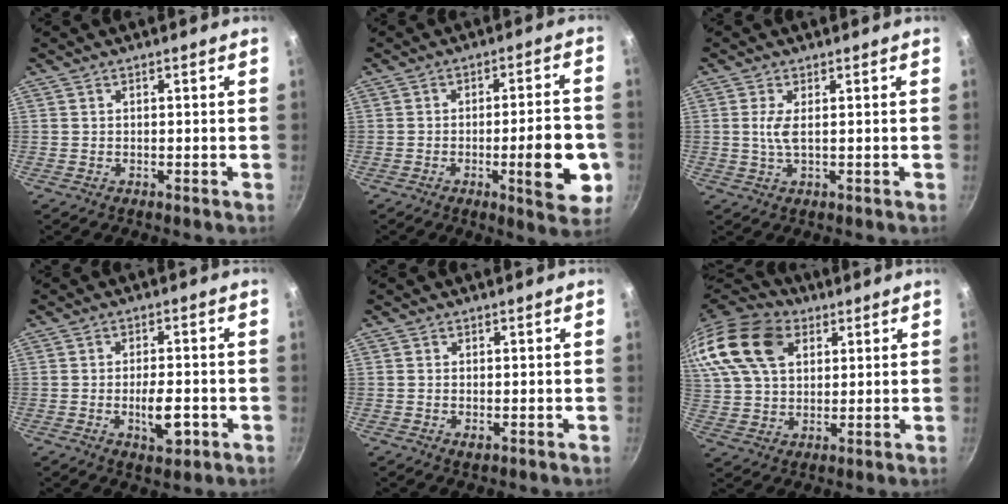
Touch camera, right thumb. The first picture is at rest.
{"total": 13.0, "force": [-3.3, 3.5, 12.1], "torque": [-0.144, 0.011, -0.044]}
{"total": 2.8, "force": [0.4, 0.6, 2.8], "torque": [-0.065, -0.002, 0.009]}
{"total": 6.5, "force": [-1.8, 2.9, 5.5], "torque": [-0.071, 0.005, -0.024]}
{"total": 1.3, "force": [-0.2, 0.8, 1.0], "torque": [-0.019, -0.003, -0.003]}
{"total": 23.8, "force": [10.2, 16.0, 14.4], "torque": [-0.314, 0.026, 0.186]}